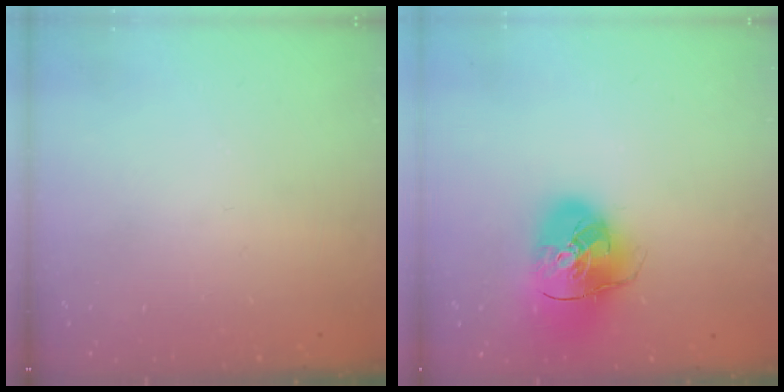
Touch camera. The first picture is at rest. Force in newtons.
{"total": 16.3, "press": 16.1, "slide": 2.4}